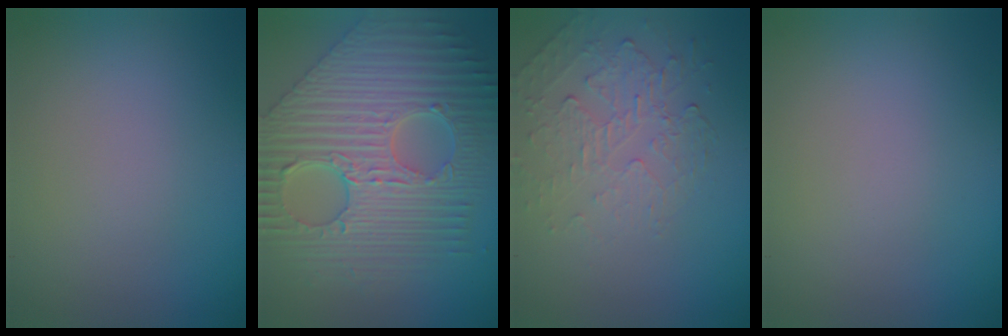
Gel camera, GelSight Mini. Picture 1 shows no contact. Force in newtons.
{"total": 9.6, "press": 6.9, "slide": 6.7}
{"total": 2.2, "press": 1.1, "slide": 1.9}
{"total": 0.0}